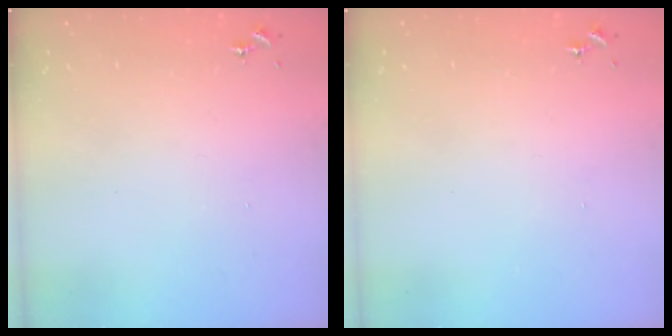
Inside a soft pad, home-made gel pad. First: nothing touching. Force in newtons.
{"total": 0.0}